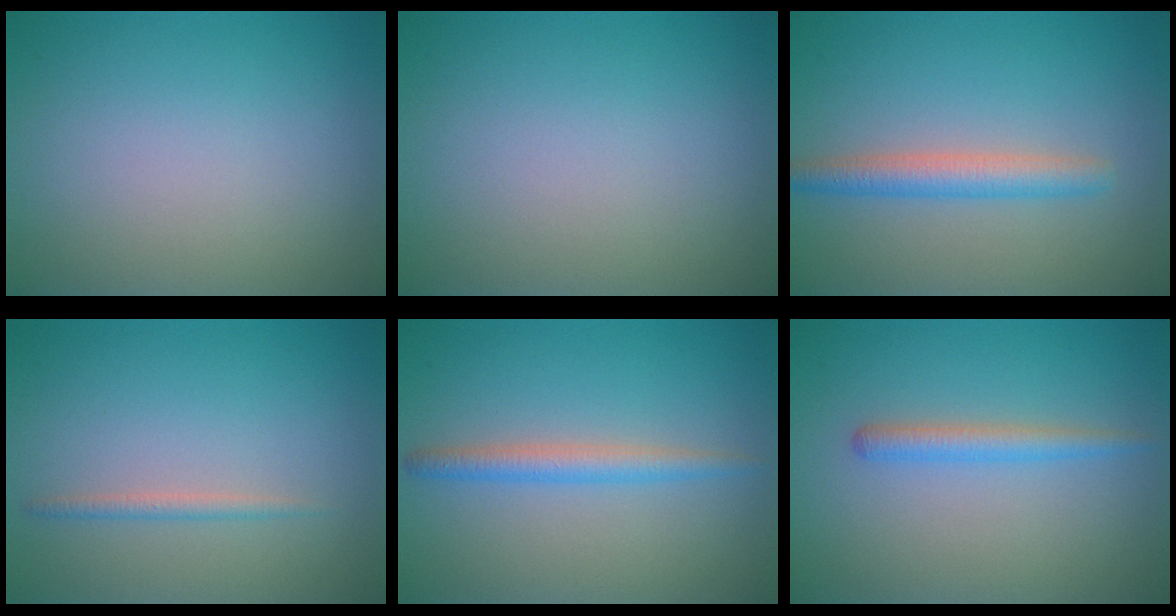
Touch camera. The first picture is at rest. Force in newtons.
{"total": 0.0}
{"total": 2.9, "press": 2.9, "slide": 0.1}
{"total": 1.1, "press": 1.1, "slide": 0.0}
{"total": 2.3, "press": 2.3, "slide": 0.0}
{"total": 1.9, "press": 1.9, "slide": 0.0}